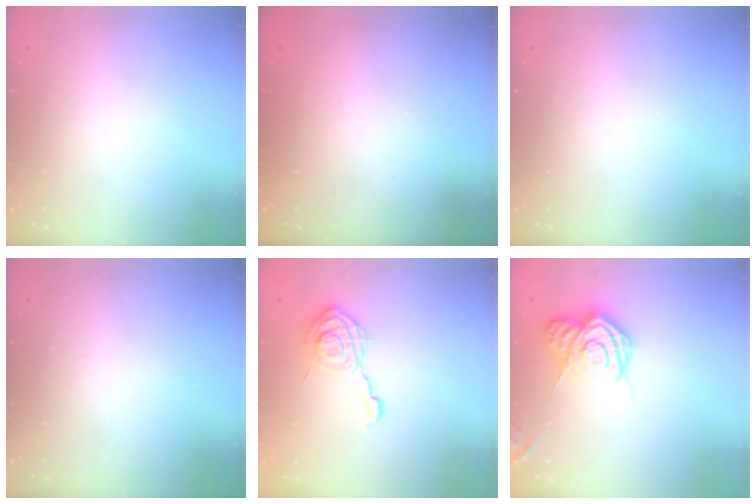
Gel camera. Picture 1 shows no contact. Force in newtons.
{"total": 2.2, "press": 2.1, "slide": 0.7}
{"total": 0.0}
{"total": 0.0}
{"total": 12.1, "press": 12.1, "slide": 0.7}
{"total": 14.1, "press": 14.0, "slide": 1.3}